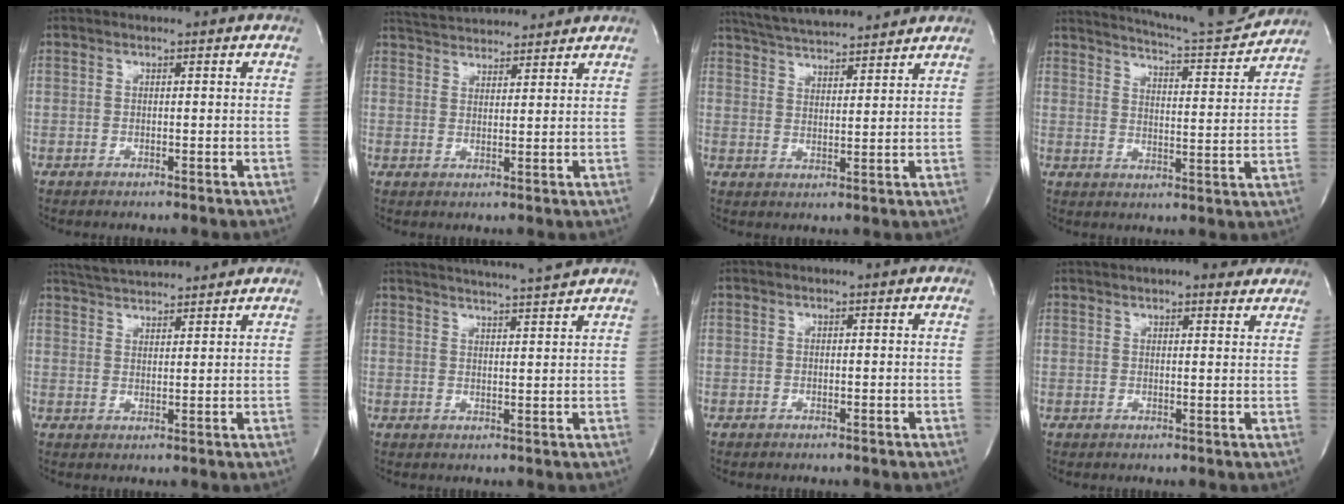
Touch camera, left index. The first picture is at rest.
{"total": 9.5, "force": [9.1, 1.3, 2.4], "torque": [-0.048, 0.021, 0.140]}
{"total": 10.5, "force": [9.9, 0.7, 3.6], "torque": [-0.072, 0.019, 0.156]}
{"total": 14.5, "force": [13.8, 0.3, 4.4], "torque": [-0.078, -0.038, 0.184]}
{"total": 8.5, "force": [8.1, 0.5, 2.5], "torque": [-0.054, 0.022, 0.133]}
{"total": 9.9, "force": [9.3, -1.5, 3.0], "torque": [-0.054, -0.013, 0.127]}
{"total": 0.0}
{"total": 9.3, "force": [7.9, 1.8, 4.6], "torque": [-0.066, 0.017, 0.098]}